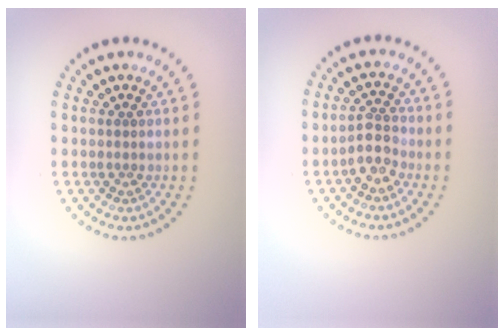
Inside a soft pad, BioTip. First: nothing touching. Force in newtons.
{"total": 2.4, "press": 2.2, "slide": 1.1}